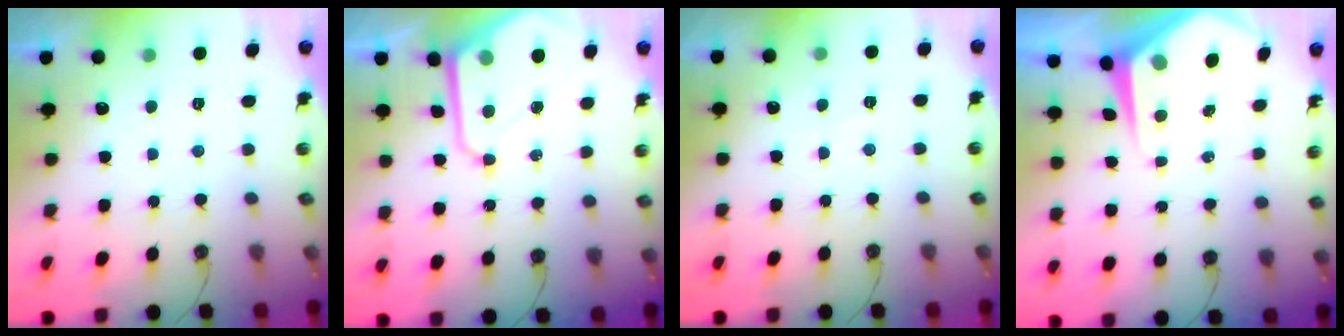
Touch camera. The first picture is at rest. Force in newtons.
{"total": 10.5, "press": 10.4, "slide": 0.9}
{"total": 3.7, "press": 3.7, "slide": 0.6}
{"total": 7.5, "press": 7.5, "slide": 0.6}